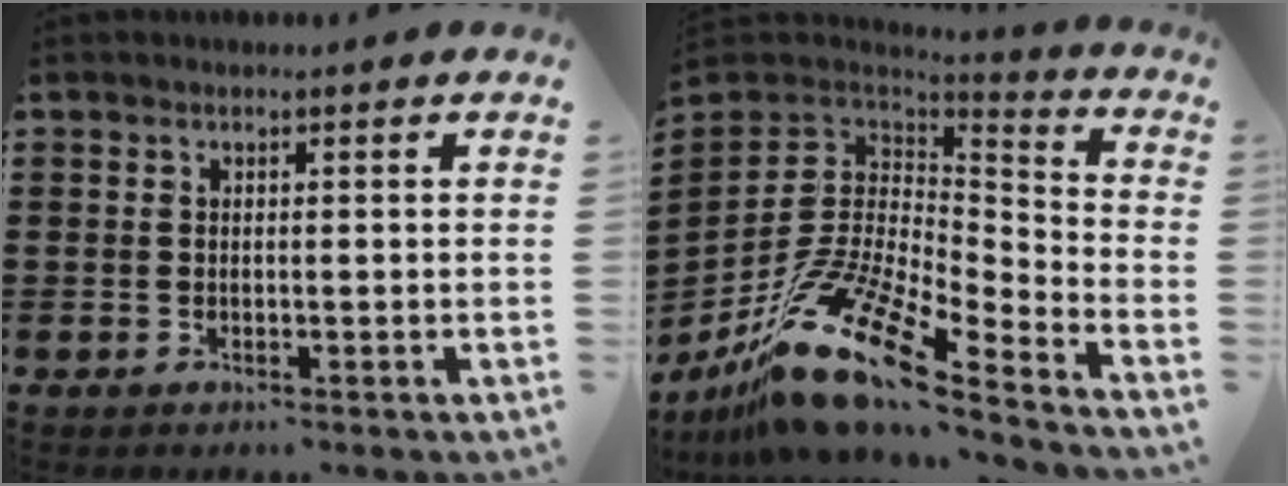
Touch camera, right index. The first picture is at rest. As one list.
[{"total": 17.0, "force": [-11.4, 4.7, 11.7], "torque": [-0.249, 0.025, -0.211]}]